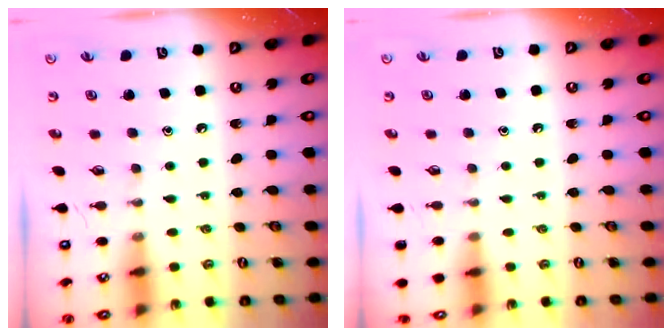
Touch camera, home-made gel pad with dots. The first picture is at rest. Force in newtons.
{"total": 0.0}